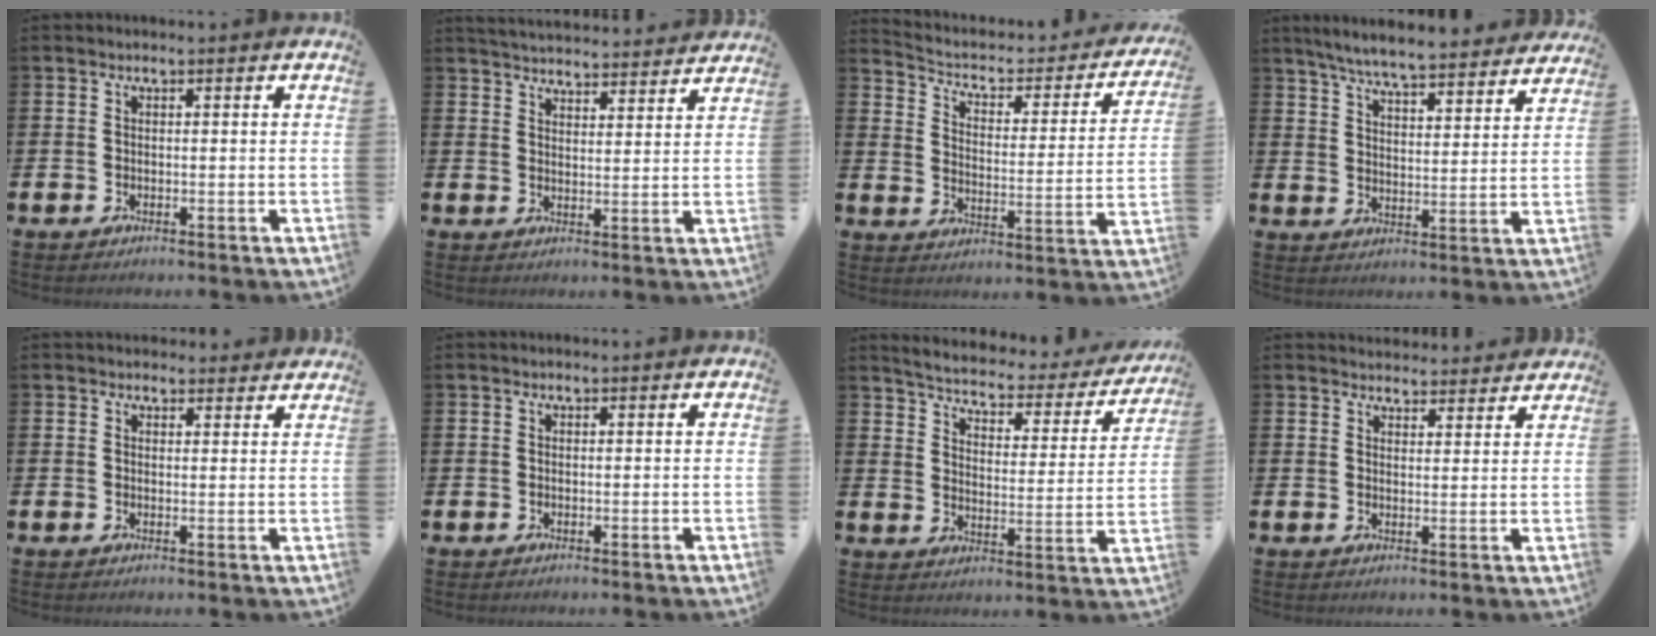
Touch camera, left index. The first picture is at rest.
{"total": 4.8, "force": [4.8, 0.4, 0.0], "torque": [-0.012, -0.034, 0.085]}
{"total": 4.3, "force": [3.5, 1.9, 1.5], "torque": [-0.046, -0.035, 0.046]}
{"total": 6.8, "force": [6.6, 0.4, 1.9], "torque": [-0.056, -0.045, 0.113]}
{"total": 2.3, "force": [2.1, 0.7, -0.2], "torque": [0.009, -0.008, 0.038]}
{"total": 0.0}
{"total": 4.1, "force": [3.9, 1.0, 1.1], "torque": [-0.044, -0.037, 0.057]}
{"total": 3.7, "force": [3.6, 0.8, -0.1], "torque": [-0.001, -0.022, 0.067]}